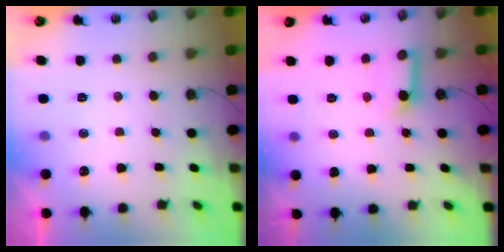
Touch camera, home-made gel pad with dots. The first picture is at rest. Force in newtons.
{"total": 9.3, "press": 9.2, "slide": 1.0}